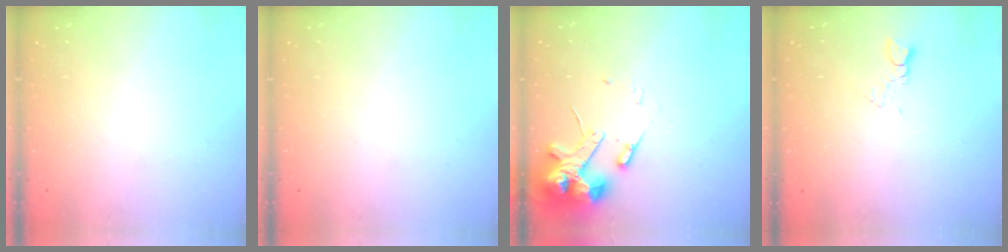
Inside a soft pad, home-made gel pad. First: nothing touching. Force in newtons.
{"total": 0.0}
{"total": 14.8, "press": 14.6, "slide": 2.3}
{"total": 2.7, "press": 2.7, "slide": 0.3}